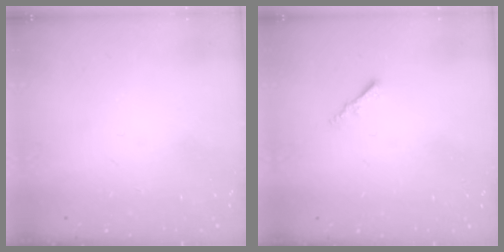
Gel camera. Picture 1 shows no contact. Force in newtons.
{"total": 1.5, "press": 1.5, "slide": 0.4}